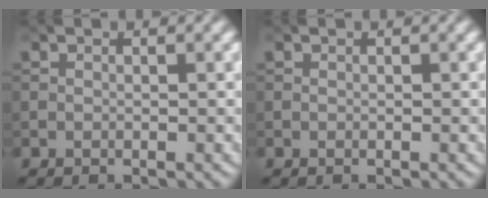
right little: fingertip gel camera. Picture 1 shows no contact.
{"total": 0.0}